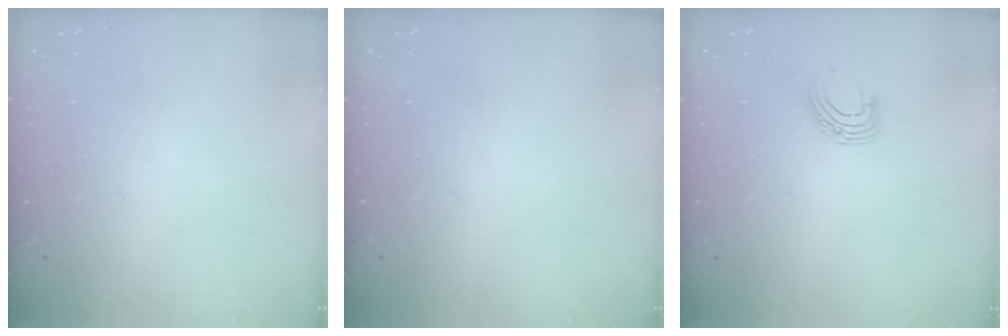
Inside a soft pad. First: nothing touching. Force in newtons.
{"total": 0.0}
{"total": 5.9, "press": 5.9, "slide": 0.6}